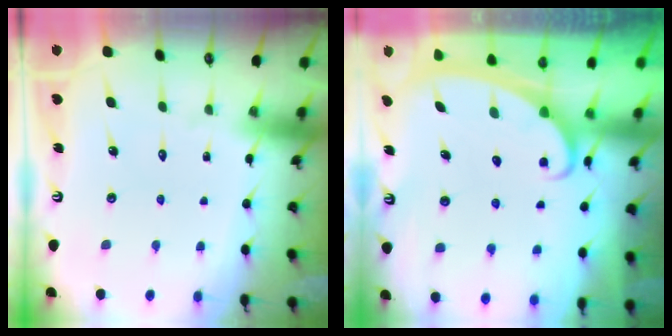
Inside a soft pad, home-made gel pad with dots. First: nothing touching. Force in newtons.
{"total": 2.3, "press": 2.3, "slide": 0.2}